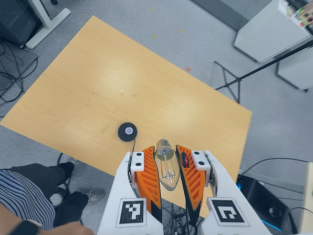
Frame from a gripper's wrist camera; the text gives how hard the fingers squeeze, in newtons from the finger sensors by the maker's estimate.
{"total": 23.4, "left": 25.6, "right": 21.2}